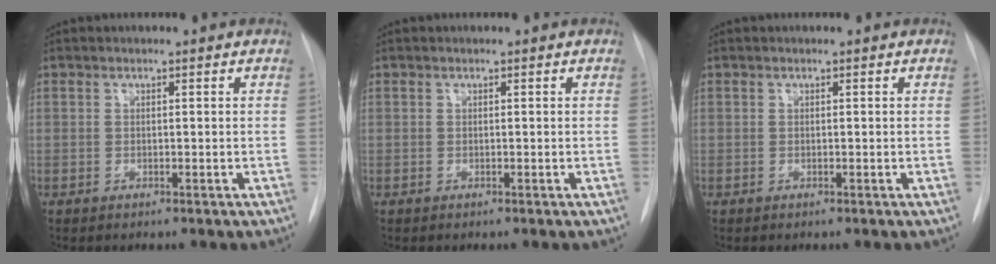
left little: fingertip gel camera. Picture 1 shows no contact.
{"total": 0.0}
{"total": 0.0}